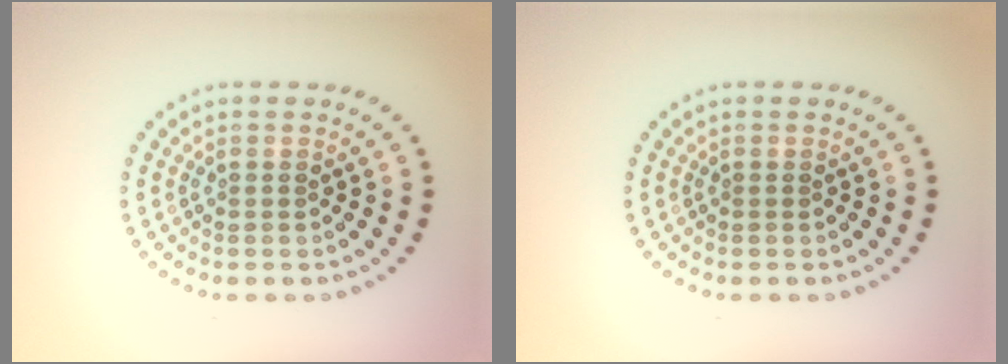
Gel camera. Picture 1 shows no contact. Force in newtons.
{"total": 0.0}